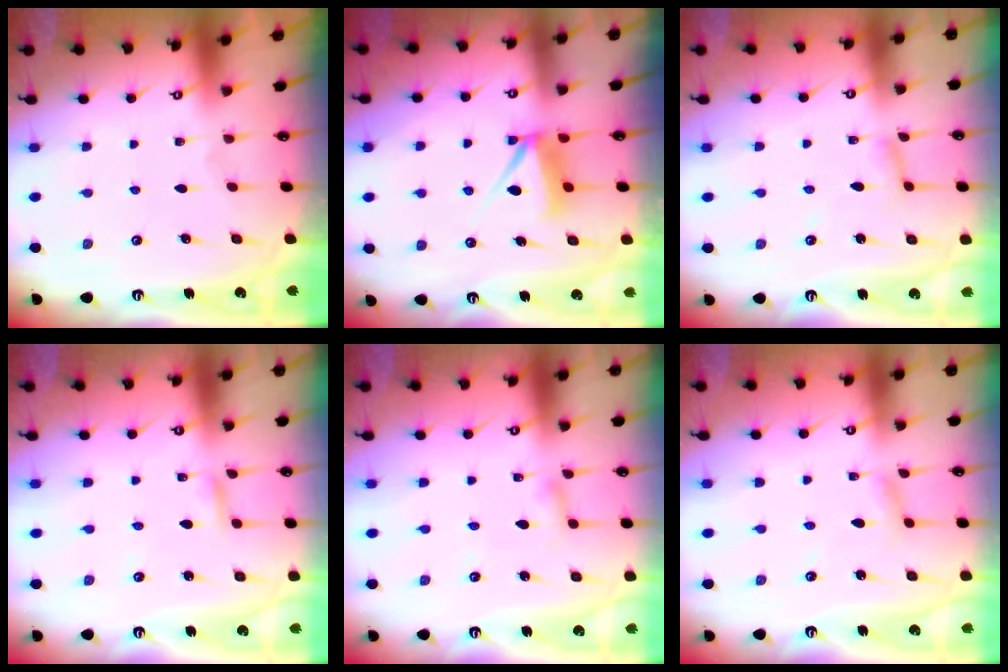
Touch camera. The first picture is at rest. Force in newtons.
{"total": 6.8, "press": 6.8, "slide": 0.7}
{"total": 4.5, "press": 4.5, "slide": 0.4}
{"total": 2.1, "press": 2.1, "slide": 0.1}
{"total": 2.6, "press": 2.6, "slide": 0.2}
{"total": 2.7, "press": 2.7, "slide": 0.2}